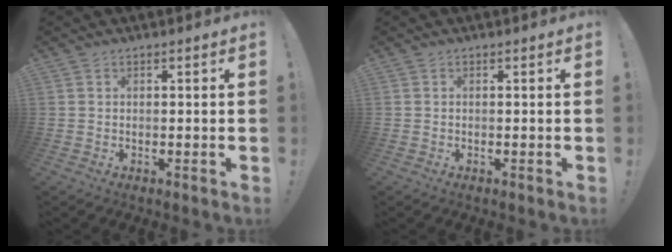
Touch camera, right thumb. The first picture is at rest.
{"total": 0.0}